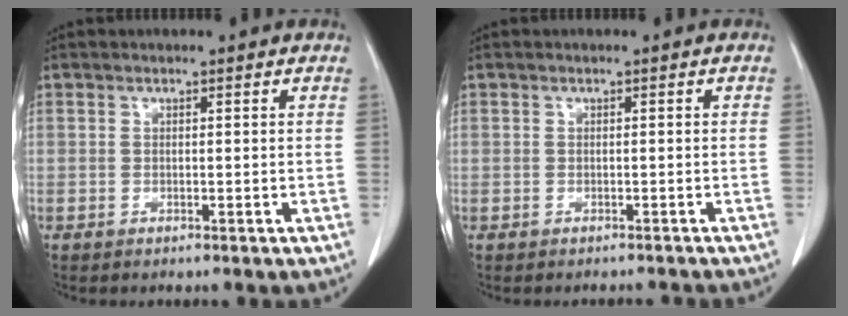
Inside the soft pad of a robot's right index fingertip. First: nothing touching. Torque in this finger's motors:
{"motor_torque": [-1.65, 0.49, -1.06, -0.21]}